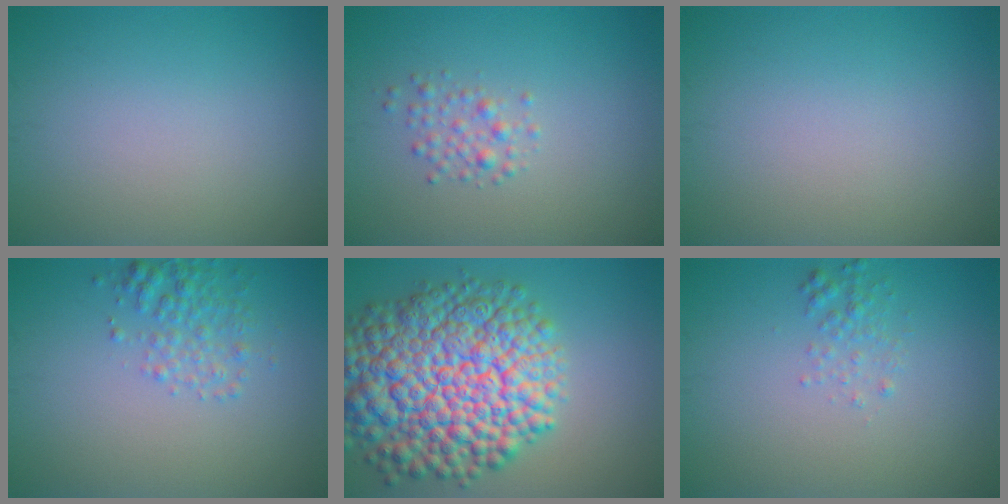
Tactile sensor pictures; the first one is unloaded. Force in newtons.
{"total": 1.6, "press": 1.6, "slide": 0.1}
{"total": 0.0}
{"total": 2.5, "press": 2.5, "slide": 0.1}
{"total": 14.4, "press": 14.3, "slide": 0.5}
{"total": 1.4, "press": 1.4, "slide": 0.1}